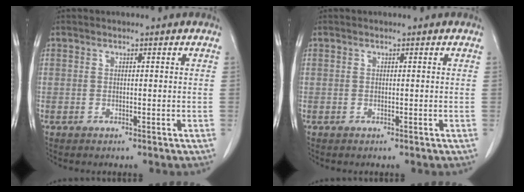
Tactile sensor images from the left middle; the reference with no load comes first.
{"total": 0.0}